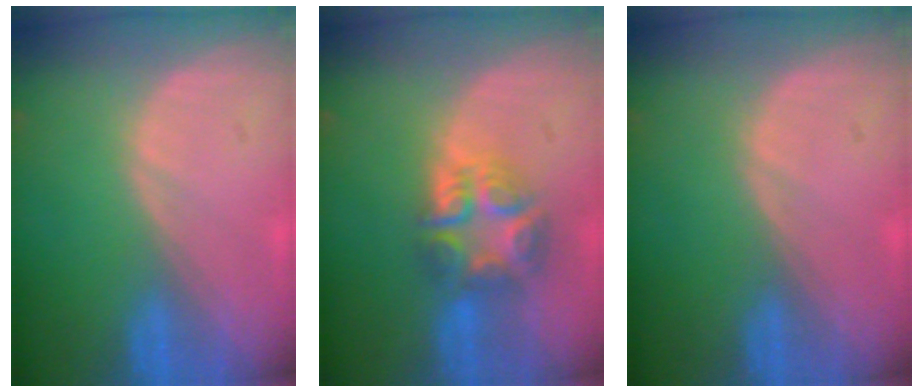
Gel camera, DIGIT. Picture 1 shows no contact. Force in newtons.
{"total": 7.9, "press": 6.7, "slide": 4.2}
{"total": 0.0}